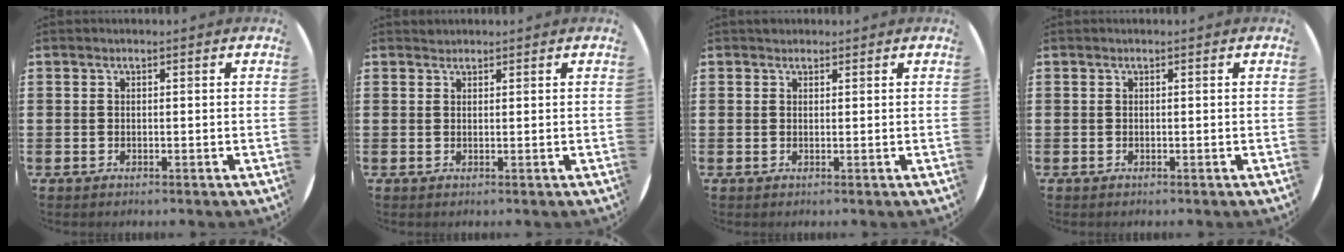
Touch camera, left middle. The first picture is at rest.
{"total": 0.7, "force": [0.7, 0.2, -0.1], "torque": [0.003, 0.003, 0.013]}
{"total": 0.8, "force": [0.7, 0.4, -0.1], "torque": [0.003, 0.004, 0.013]}
{"total": 0.0}